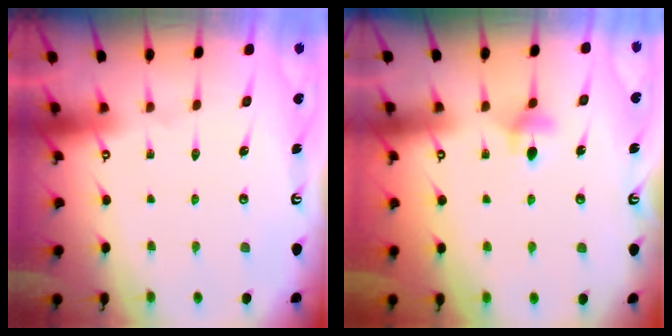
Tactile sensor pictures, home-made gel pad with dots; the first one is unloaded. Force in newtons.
{"total": 5.0, "press": 4.9, "slide": 0.9}